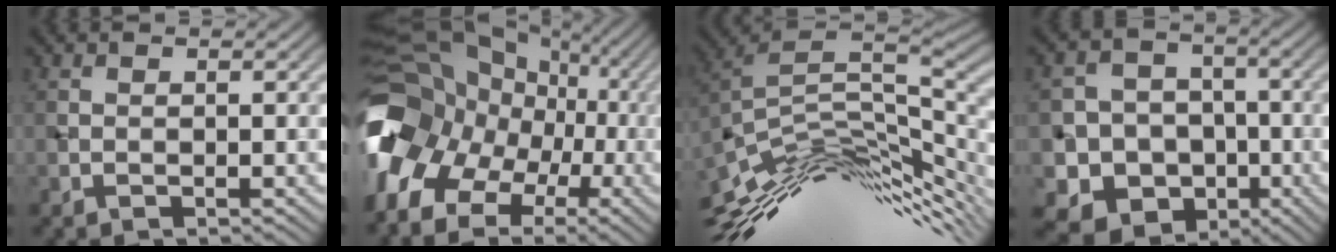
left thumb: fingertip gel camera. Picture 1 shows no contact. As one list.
[{"total": 16.0, "force": [-3.8, 13.3, 7.9], "torque": [-0.199, -0.002, -0.086]}, {"total": 14.7, "force": [-6.7, 4.0, 12.5], "torque": [-0.251, 0.012, -0.129]}, {"total": 11.1, "force": [-3.8, 9.9, 3.2], "torque": [-0.086, -0.016, -0.096]}]